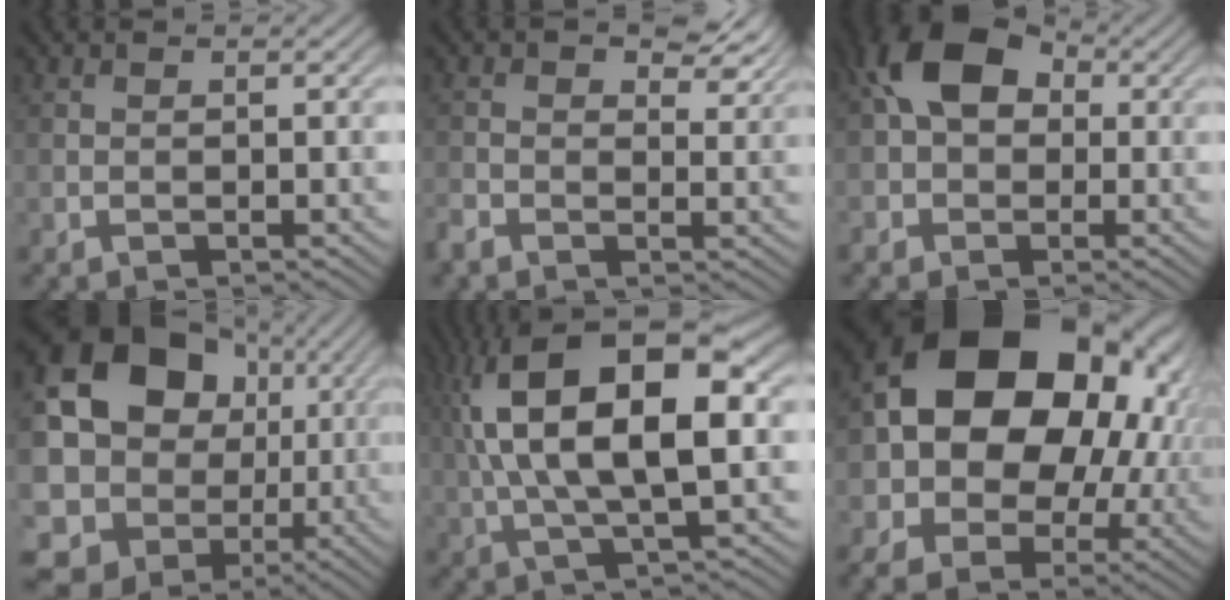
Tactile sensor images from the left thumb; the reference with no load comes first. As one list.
[{"total": 5.3, "force": [1.1, 3.4, 3.8], "torque": [-0.064, -0.004, 0.009]}, {"total": 8.9, "force": [0.9, 6.6, 5.9], "torque": [-0.123, 0.016, -0.003]}, {"total": 17.1, "force": [0.9, 14.4, 9.2], "torque": [-0.213, -0.021, 0.038]}, {"total": 16.4, "force": [3.3, 6.4, 14.7], "torque": [-0.275, 0.018, 0.049]}, {"total": 20.4, "force": [2.6, 14.7, 13.9], "torque": [-0.252, -0.015, 0.059]}]